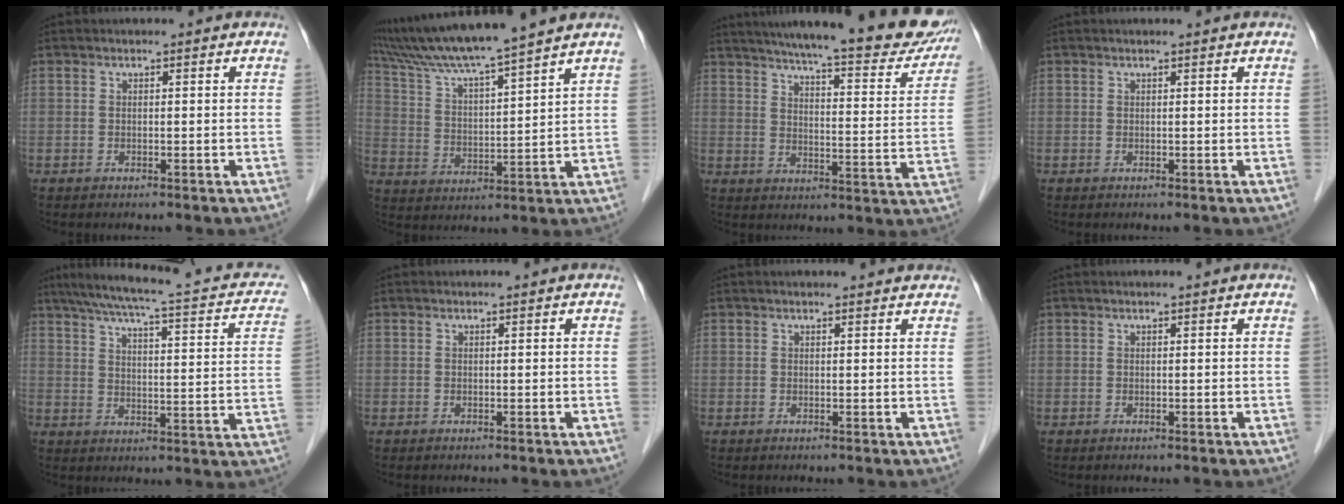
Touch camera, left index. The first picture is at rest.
{"total": 13.8, "force": [12.0, -1.6, 6.6], "torque": [-0.127, 0.013, 0.207]}
{"total": 27.6, "force": [23.6, 4.2, 13.7], "torque": [-0.206, -0.046, 0.291]}
{"total": 1.2, "force": [1.1, 0.0, 0.5], "torque": [-0.009, 0.012, 0.014]}
{"total": 21.0, "force": [15.8, 4.4, 13.1], "torque": [-0.194, 0.024, 0.188]}
{"total": 0.0}
{"total": 3.5, "force": [3.4, 0.5, 1.0], "torque": [-0.014, 0.013, 0.031]}
{"total": 0.5, "force": [0.5, 0.0, 0.2], "torque": [-0.002, 0.007, 0.008]}